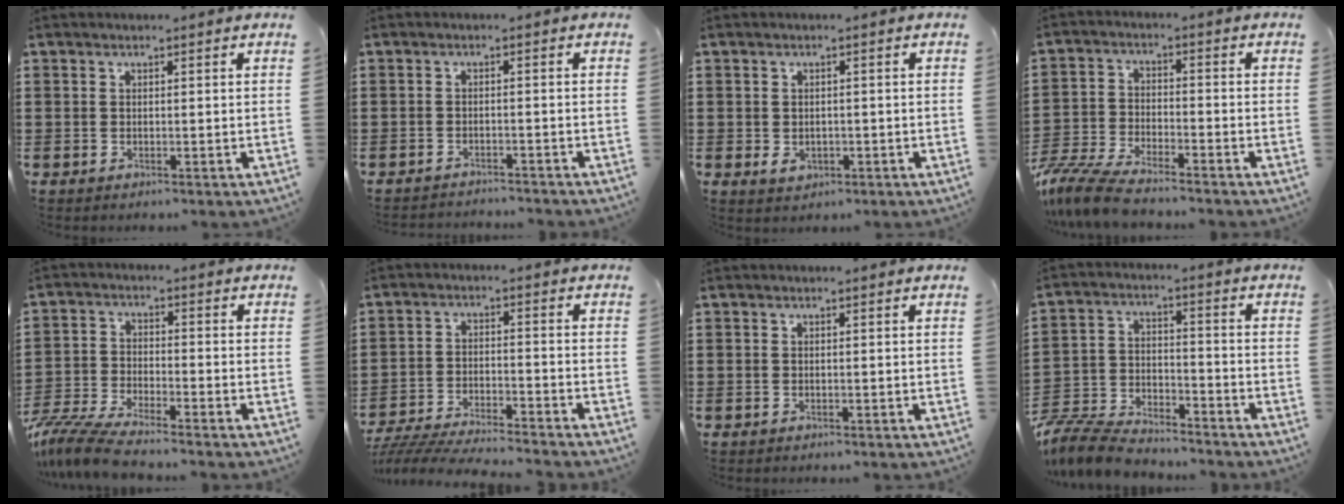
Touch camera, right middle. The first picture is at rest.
{"total": 1.7, "force": [-1.7, 0.0, 0.0], "torque": [-0.005, 0.002, -0.035]}
{"total": 1.8, "force": [-0.3, 1.2, 1.3], "torque": [-0.026, -0.004, -0.010]}
{"total": 7.3, "force": [-6.7, 0.8, 2.8], "torque": [-0.078, -0.004, -0.135]}
{"total": 6.5, "force": [-6.1, 0.3, 2.4], "torque": [-0.069, -0.011, -0.123]}
{"total": 5.3, "force": [-5.1, 0.1, 1.2], "torque": [-0.033, -0.006, -0.106]}
{"total": 0.0}
{"total": 8.2, "force": [-7.9, 1.4, 1.5], "torque": [-0.038, 0.012, -0.159]}